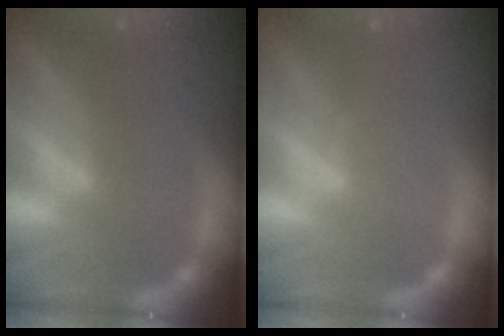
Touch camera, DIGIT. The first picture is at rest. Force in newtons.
{"total": 1.0}